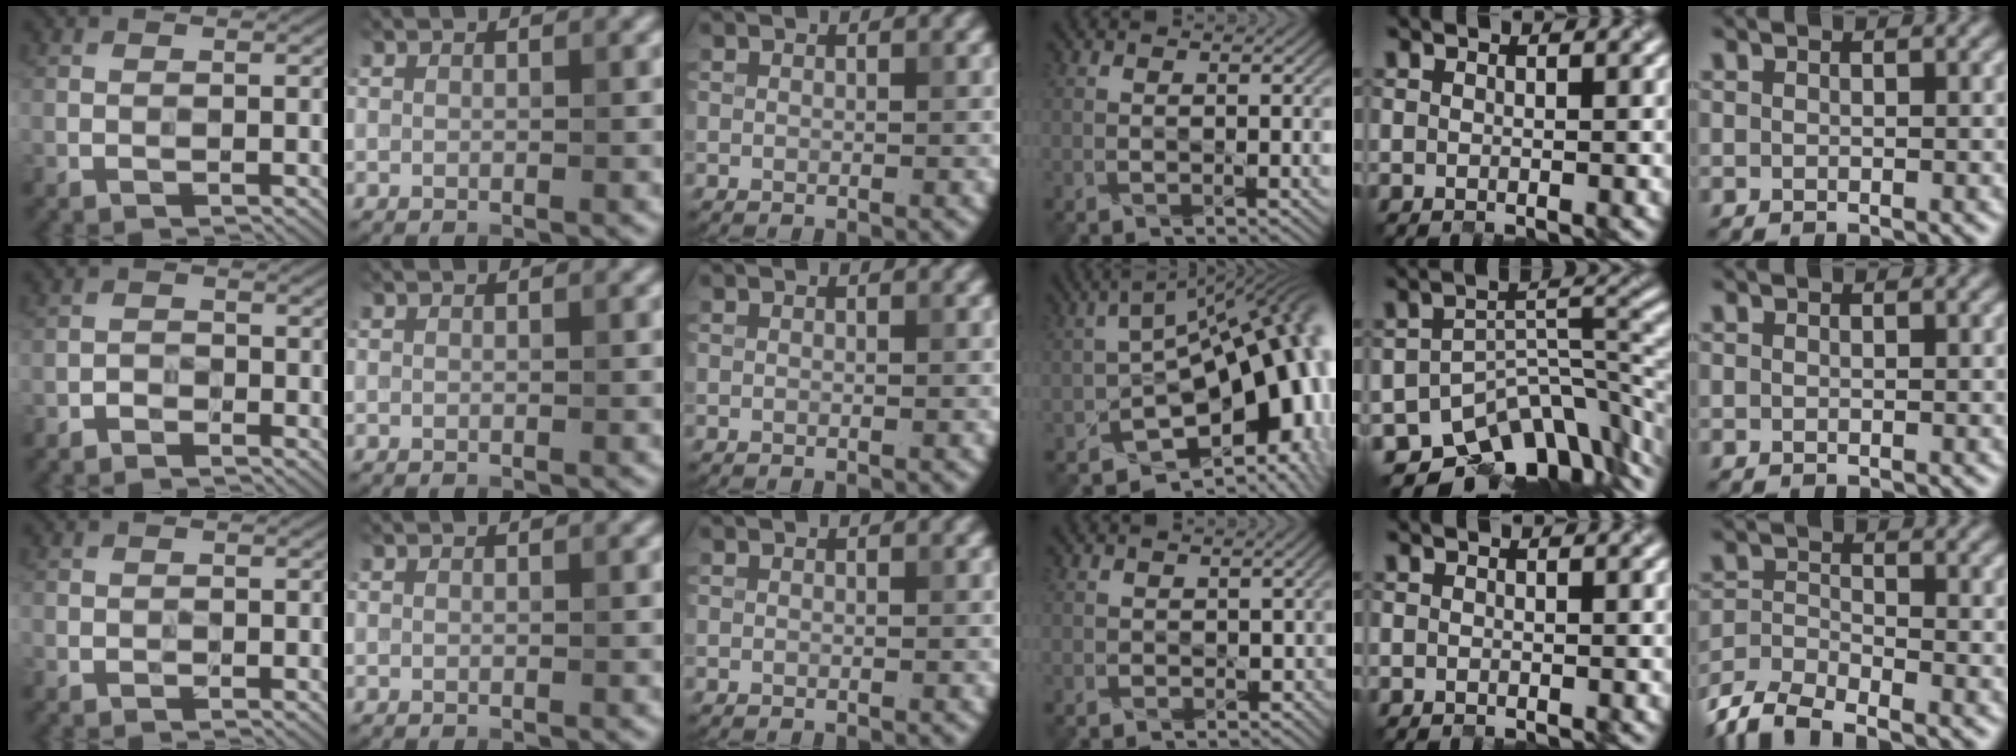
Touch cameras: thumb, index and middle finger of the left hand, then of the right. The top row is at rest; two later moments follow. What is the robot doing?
{"motion": "close", "object": "stapler"}